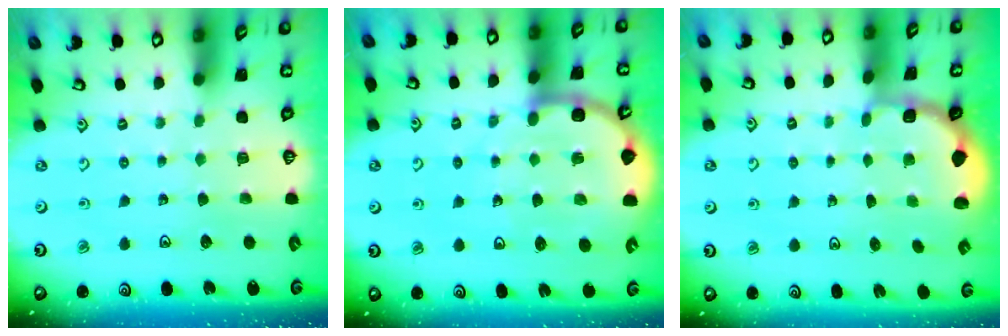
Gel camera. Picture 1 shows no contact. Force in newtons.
{"total": 9.9, "press": 9.4, "slide": 3.0}
{"total": 1.9, "press": 1.8, "slide": 0.7}